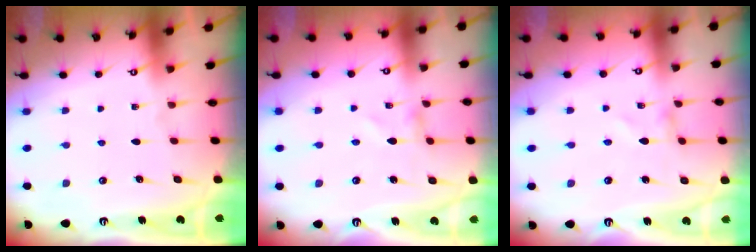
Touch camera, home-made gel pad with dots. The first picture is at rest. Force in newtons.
{"total": 0.0}
{"total": 0.7, "press": 0.7, "slide": 0.1}